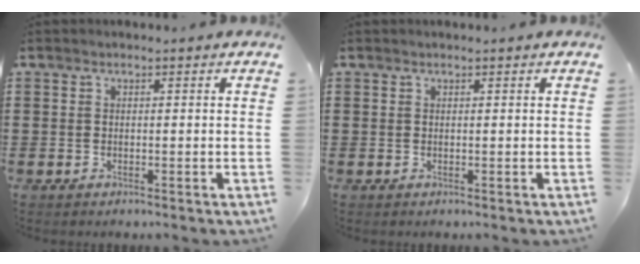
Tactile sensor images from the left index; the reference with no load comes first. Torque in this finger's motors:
{"motor_torque": [-0.18, 0.08, 0.05, -0.01]}